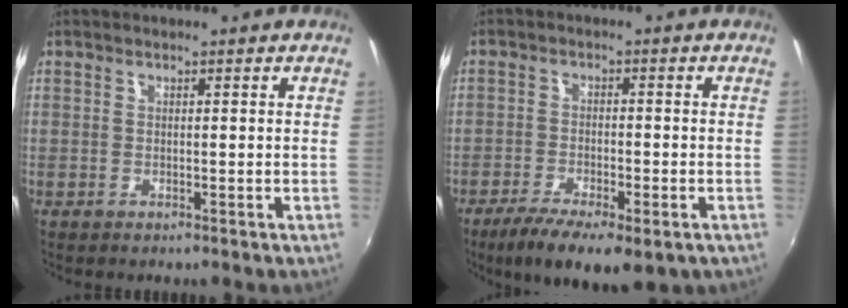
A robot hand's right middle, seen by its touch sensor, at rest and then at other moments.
{"total": 12.3, "force": [-7.7, 4.4, 8.5], "torque": [-0.171, -0.039, -0.122]}